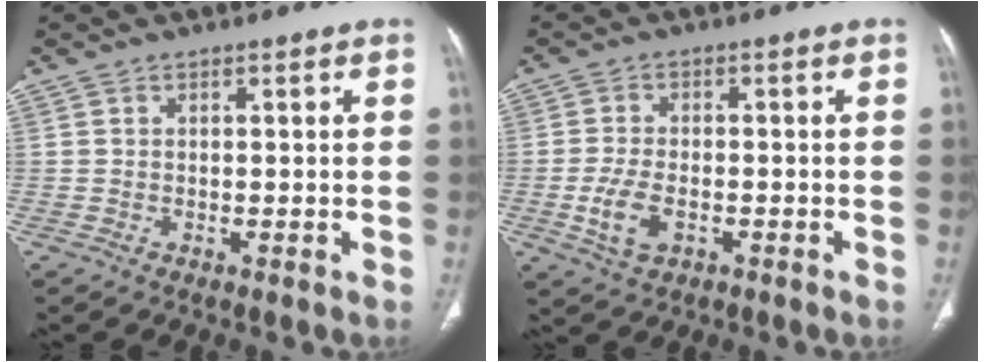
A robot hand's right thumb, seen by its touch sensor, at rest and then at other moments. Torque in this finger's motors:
{"motor_torque": [-0.43, 0.21, 0.13, -0.13, 0.20]}